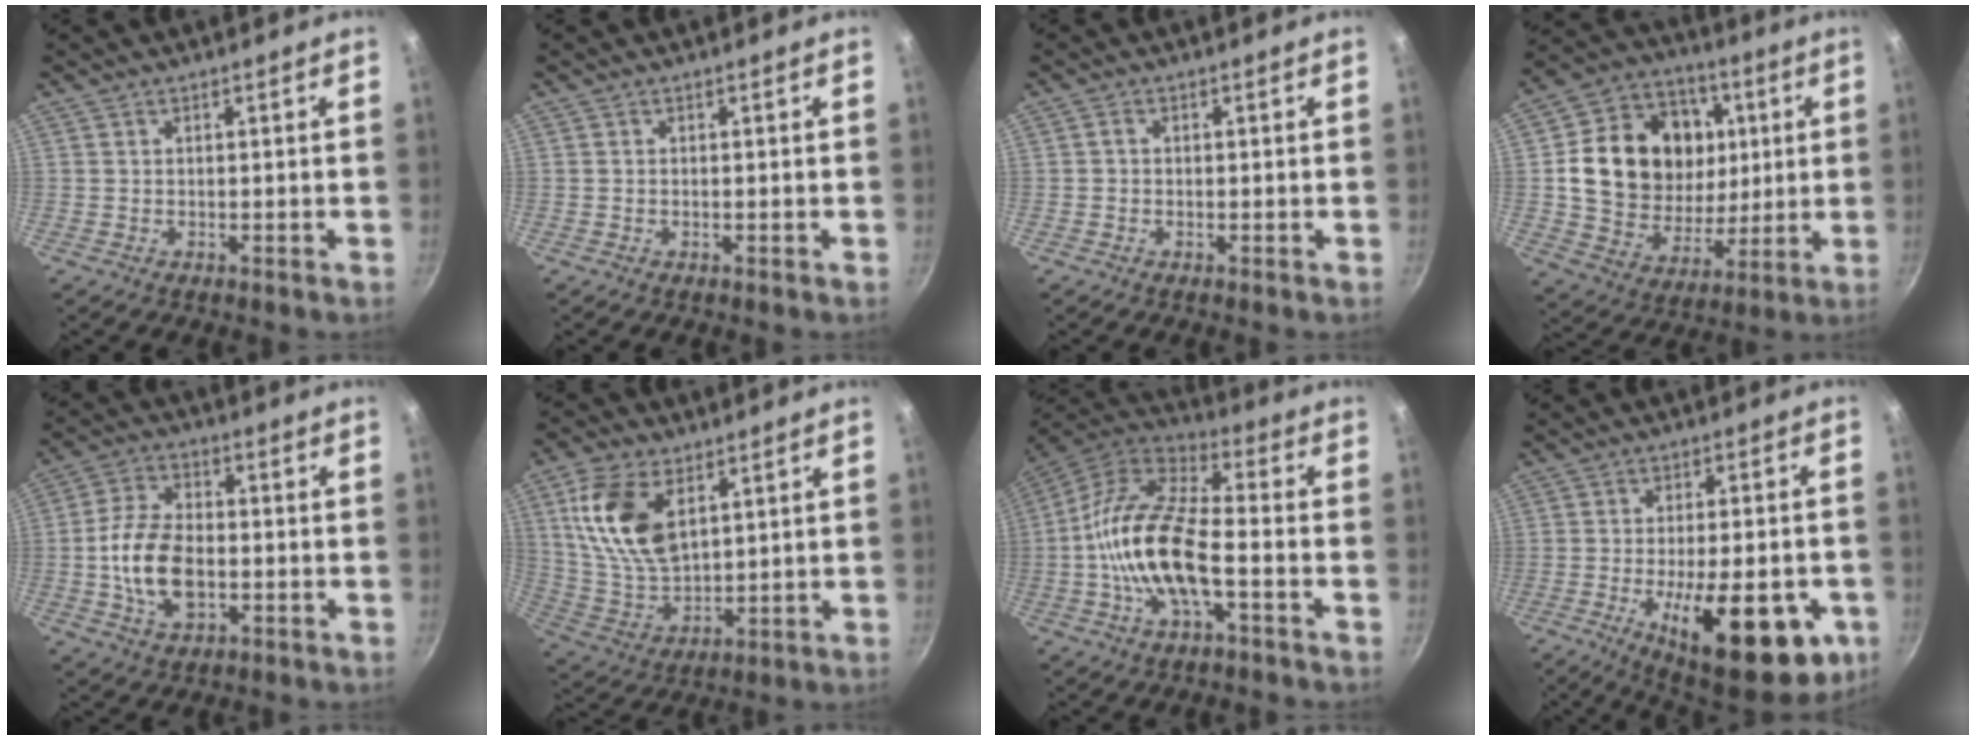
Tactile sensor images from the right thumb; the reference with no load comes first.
{"total": 0.0}
{"total": 0.9, "force": [-0.2, 0.8, 0.5], "torque": [-0.008, 0.005, -0.004]}
{"total": 22.1, "force": [4.2, 17.7, 12.6], "torque": [-0.195, 0.002, 0.076]}
{"total": 12.1, "force": [-1.9, 7.3, 9.4], "torque": [-0.172, 0.020, -0.037]}
{"total": 15.2, "force": [5.4, 8.7, 11.3], "torque": [-0.204, -0.020, 0.116]}
{"total": 17.9, "force": [-3.7, 7.6, 15.8], "torque": [-0.298, 0.040, -0.085]}
{"total": 21.8, "force": [-7.3, 8.2, 18.8], "torque": [-0.233, 0.003, -0.093]}